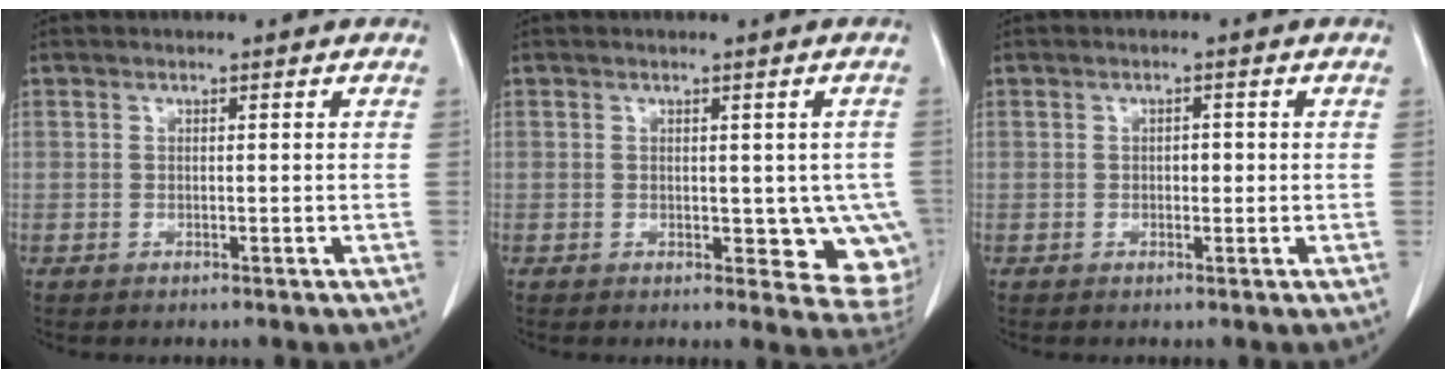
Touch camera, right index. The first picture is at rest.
{"total": 7.7, "force": [-0.6, 4.2, 6.4], "torque": [-0.049, -0.005, 0.001]}
{"total": 1.3, "force": [-0.1, 0.8, 1.0], "torque": [-0.012, 0.003, -0.001]}